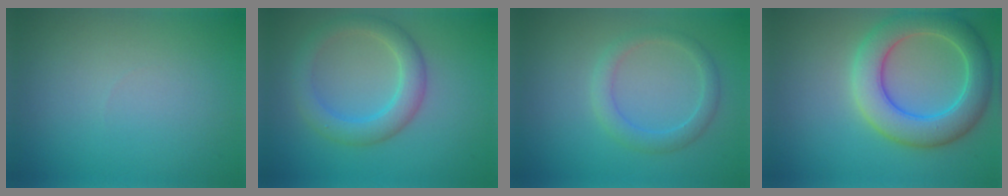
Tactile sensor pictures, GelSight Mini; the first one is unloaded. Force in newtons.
{"total": 3.9, "press": 3.9, "slide": 0.1}
{"total": 2.3, "press": 2.2, "slide": 0.1}
{"total": 6.8, "press": 6.8, "slide": 0.7}